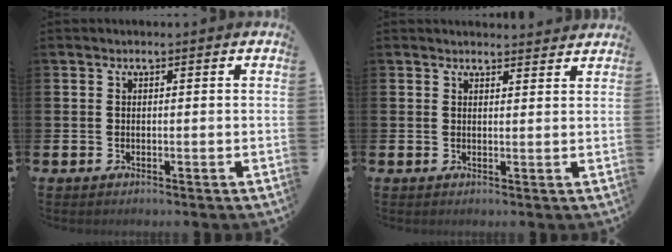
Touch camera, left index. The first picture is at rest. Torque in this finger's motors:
{"motor_torque": [0.44, -0.58, 0.16, 0.00]}